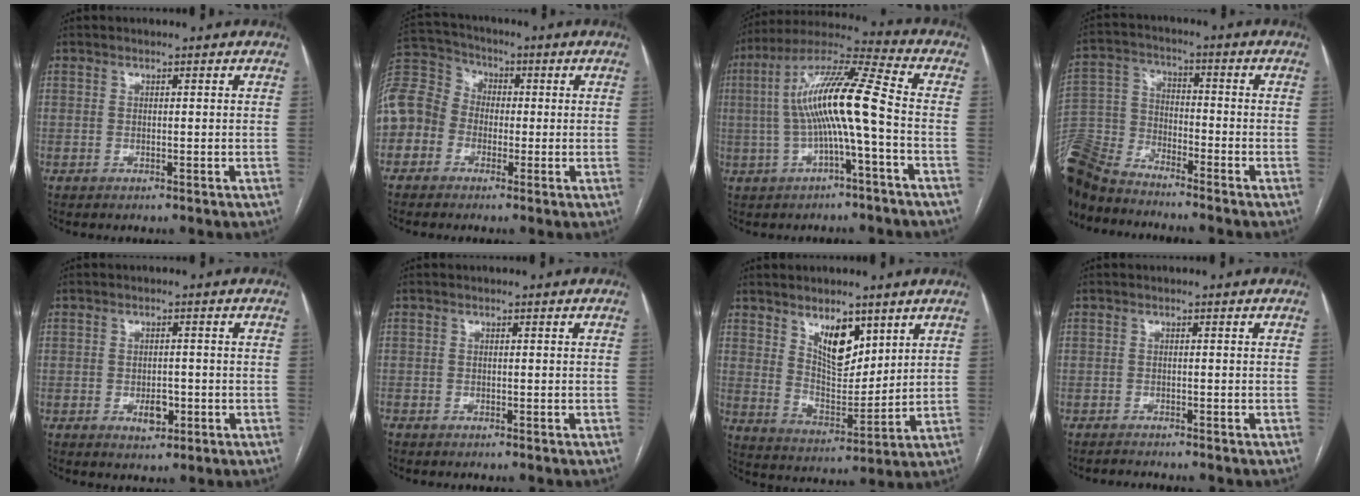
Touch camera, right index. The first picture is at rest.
{"total": 16.2, "force": [-3.2, 14.5, 6.4], "torque": [-0.204, 0.070, -0.062]}
{"total": 13.3, "force": [-1.1, 0.6, 13.2], "torque": [-0.250, 0.030, -0.024]}
{"total": 16.3, "force": [-14.6, 4.7, 5.6], "torque": [-0.143, 0.005, -0.284]}
{"total": 3.2, "force": [-1.3, 1.8, 2.4], "torque": [-0.034, 0.003, -0.013]}
{"total": 2.2, "force": [-1.9, 0.8, 0.5], "torque": [-0.012, -0.003, -0.030]}
{"total": 8.7, "force": [4.9, 3.8, 6.0], "torque": [-0.104, -0.008, 0.097]}
{"total": 3.6, "force": [-3.4, 0.5, 1.0], "torque": [-0.014, -0.009, -0.050]}